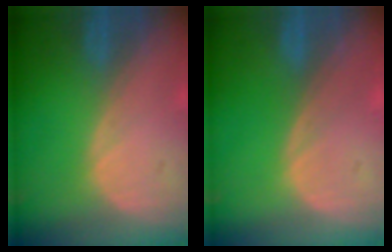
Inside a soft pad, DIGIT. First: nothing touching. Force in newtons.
{"total": 0.0}